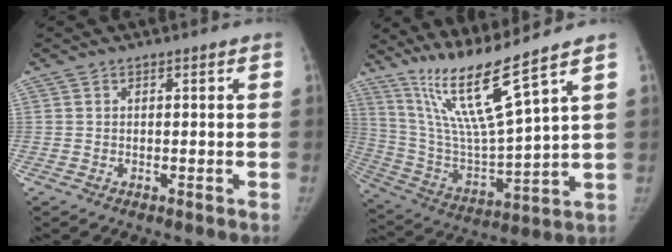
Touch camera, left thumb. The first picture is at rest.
{"total": 15.7, "force": [11.4, -0.5, 10.9], "torque": [-0.196, -0.071, 0.229]}